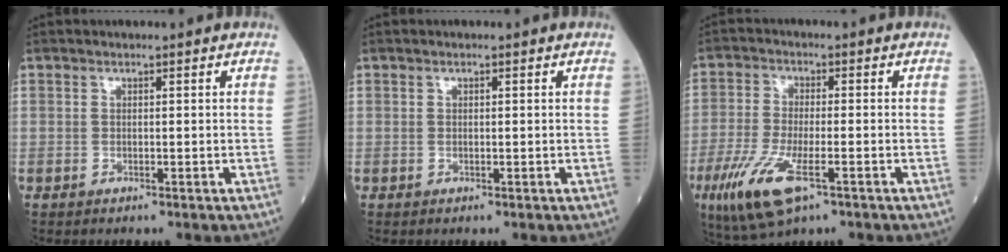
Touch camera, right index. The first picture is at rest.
{"total": 0.0}
{"total": 10.8, "force": [-5.2, 3.0, 9.0], "torque": [-0.189, -0.028, -0.089]}